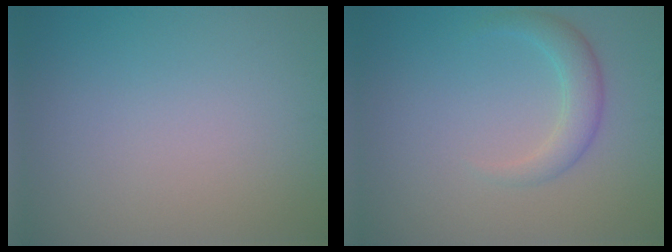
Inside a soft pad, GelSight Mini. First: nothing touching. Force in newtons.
{"total": 2.5, "press": 2.5, "slide": 0.1}